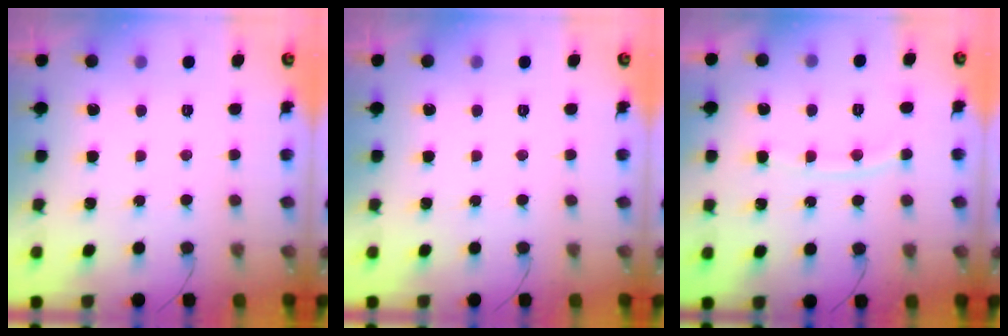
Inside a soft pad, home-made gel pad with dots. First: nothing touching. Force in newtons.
{"total": 0.0}
{"total": 6.9, "press": 6.9, "slide": 1.1}